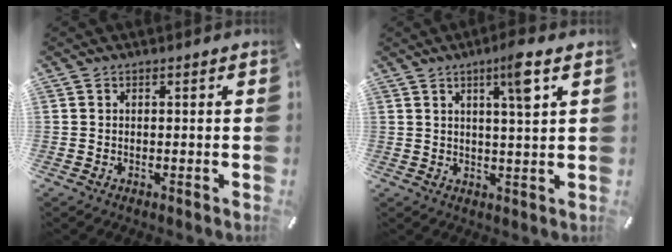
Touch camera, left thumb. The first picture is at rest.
{"total": 6.4, "force": [3.2, 0.2, 5.5], "torque": [-0.090, -0.009, 0.046]}